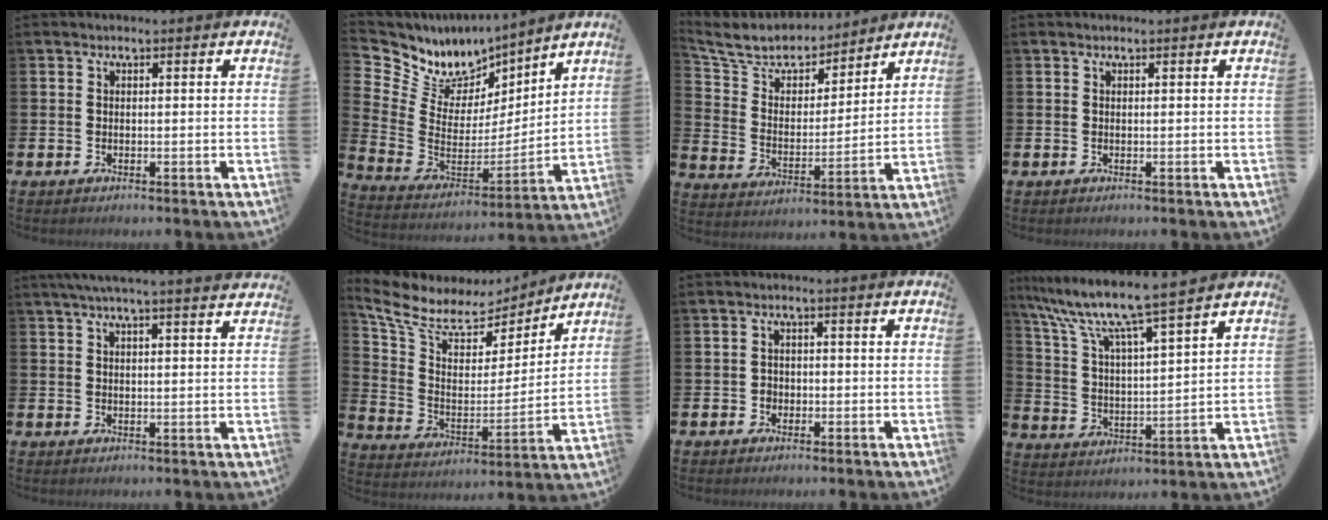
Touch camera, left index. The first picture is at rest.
{"total": 8.5, "force": [7.2, 4.5, 1.0], "torque": [-0.066, -0.055, 0.130]}
{"total": 8.0, "force": [7.4, 2.8, 1.0], "torque": [-0.064, -0.053, 0.132]}
{"total": 0.0}
{"total": 4.2, "force": [3.8, -0.6, 1.6], "torque": [-0.036, -0.012, 0.069]}
{"total": 8.5, "force": [7.2, 3.9, 2.3], "torque": [-0.091, -0.050, 0.123]}
{"total": 1.5, "force": [-0.4, 1.4, 0.2], "torque": [-0.001, 0.003, -0.013]}
{"total": 9.2, "force": [8.2, 0.4, 4.0], "torque": [-0.112, -0.054, 0.136]}